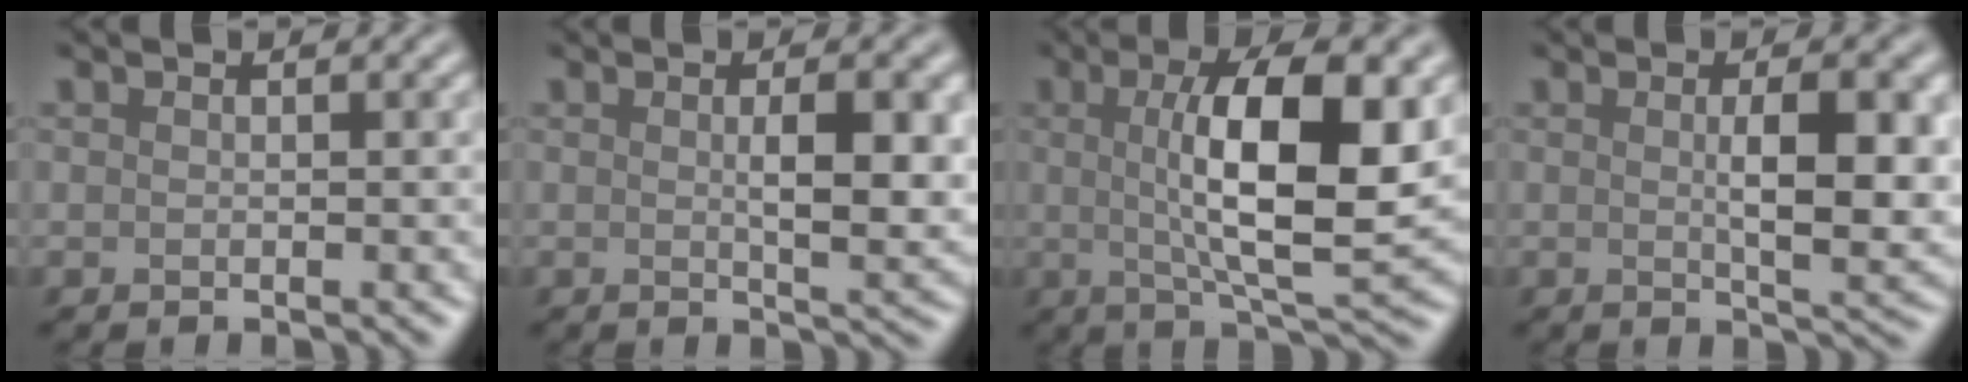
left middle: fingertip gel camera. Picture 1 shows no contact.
{"total": 4.6, "force": [0.4, 1.2, 4.4], "torque": [-0.066, -0.001, 0.010]}
{"total": 10.3, "force": [1.2, 2.8, 9.8], "torque": [-0.146, -0.001, 0.023]}
{"total": 6.3, "force": [0.5, 1.6, 6.1], "torque": [-0.088, -0.002, 0.012]}